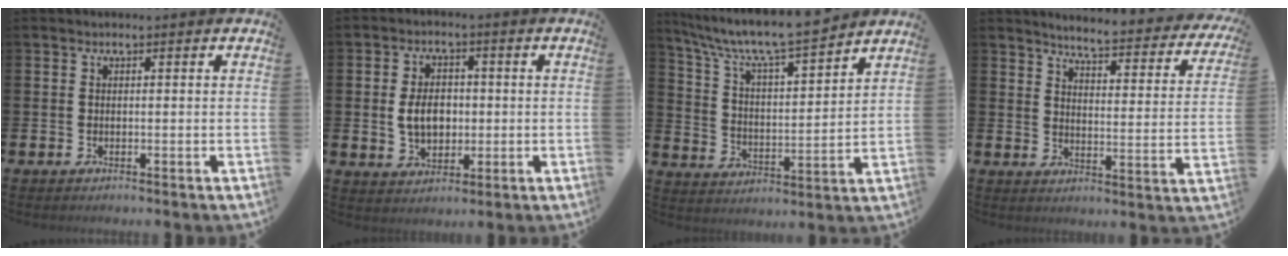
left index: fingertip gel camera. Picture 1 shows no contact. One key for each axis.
{"total": 5.5, "fx": 0.1, "fy": 3.9, "fz": 3.8, "tx": -0.058, "ty": 0.006, "tz": -0.006}
{"total": 9.4, "fx": 8.7, "fy": 1.0, "fz": 3.4, "tx": -0.097, "ty": -0.063, "tz": 0.147}
{"total": 4.8, "fx": 4.6, "fy": 0.2, "fz": 1.2, "tx": -0.041, "ty": -0.045, "tz": 0.071}